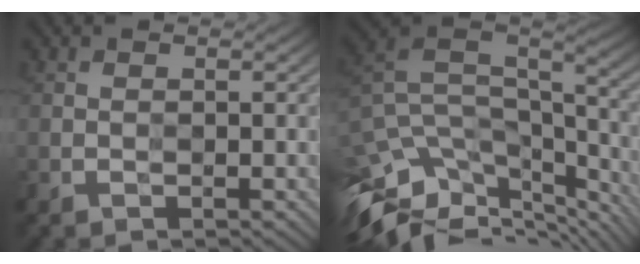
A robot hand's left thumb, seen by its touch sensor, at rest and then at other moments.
{"total": 13.9, "force": [-8.6, 5.5, 9.4], "torque": [-0.225, -0.002, -0.139]}